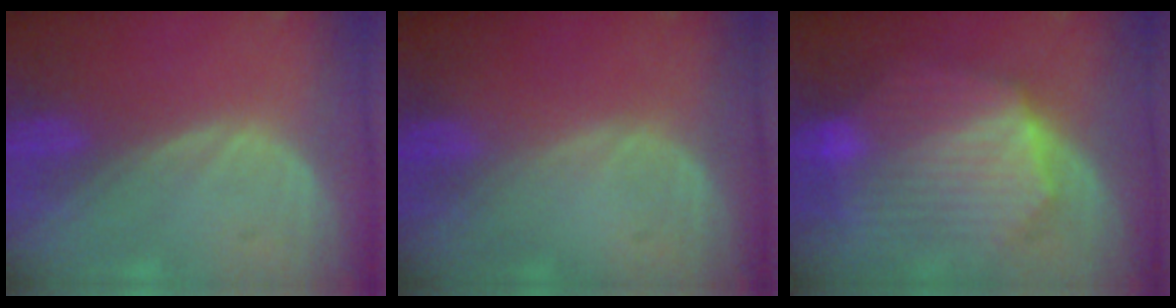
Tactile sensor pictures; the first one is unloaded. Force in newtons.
{"total": 0.0}
{"total": 10.8, "press": 10.8, "slide": 0.7}